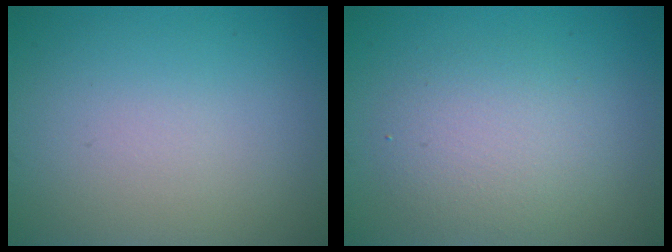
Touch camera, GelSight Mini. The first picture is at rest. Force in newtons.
{"total": 2.0, "press": 2.0, "slide": 0.2}